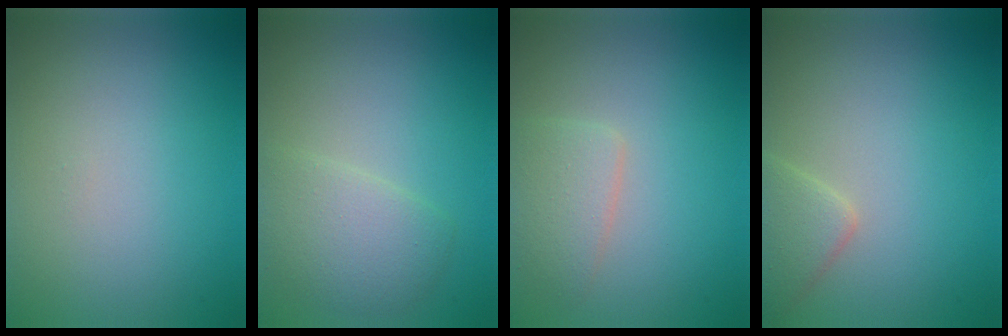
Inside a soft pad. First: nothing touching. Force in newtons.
{"total": 3.2, "press": 3.2, "slide": 0.2}
{"total": 2.4, "press": 2.4, "slide": 0.1}
{"total": 2.4, "press": 2.4, "slide": 0.1}